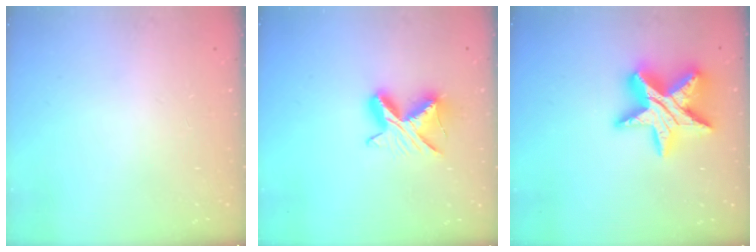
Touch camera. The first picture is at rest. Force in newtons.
{"total": 8.9, "press": 8.9, "slide": 0.1}
{"total": 19.5, "press": 19.4, "slide": 1.5}